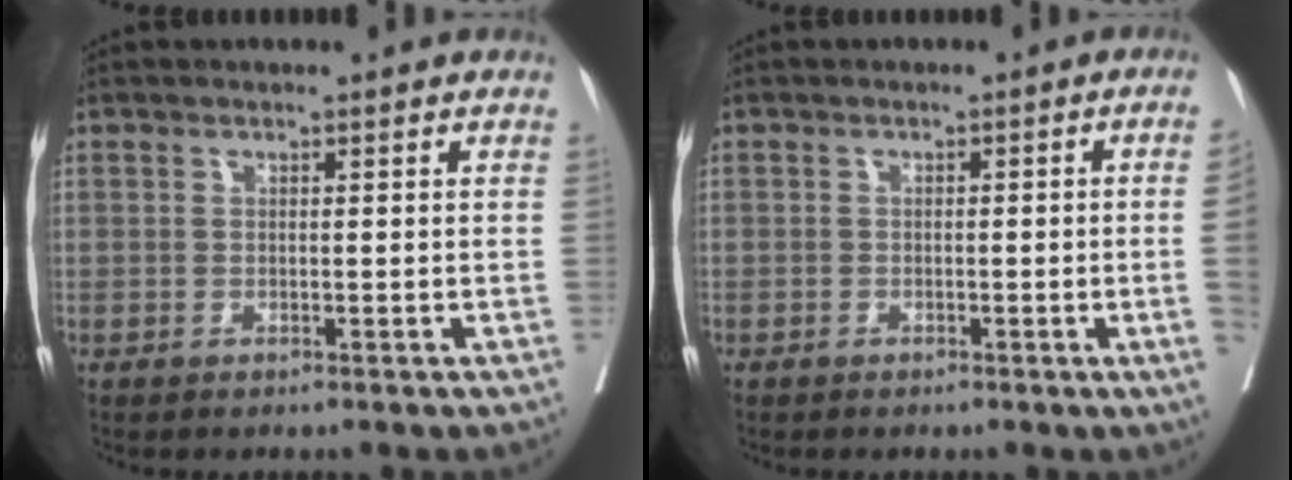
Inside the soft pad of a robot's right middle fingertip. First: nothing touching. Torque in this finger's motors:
{"motor_torque": [-0.45, -0.70, -1.05, -0.21]}